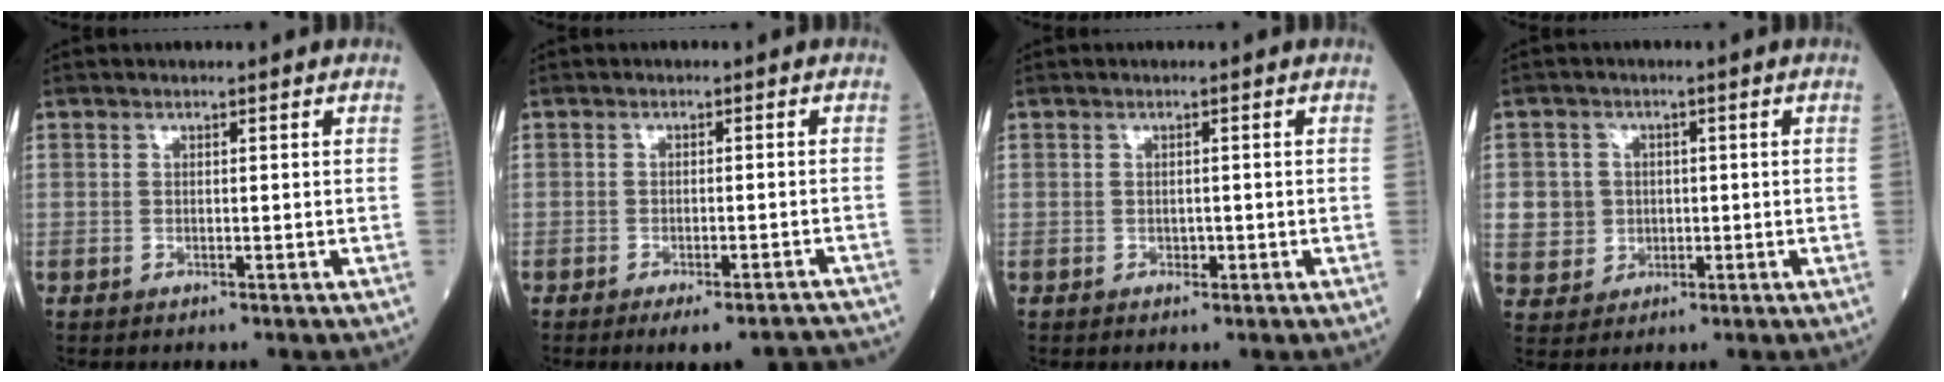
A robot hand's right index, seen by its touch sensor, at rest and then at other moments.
{"total": 8.7, "force": [-7.9, 1.5, 3.3], "torque": [-0.025, 0.008, -0.095]}
{"total": 0.5, "force": [-0.3, 0.2, 0.4], "torque": [-0.007, 0.001, -0.004]}
{"total": 4.7, "force": [0.1, 4.7, 0.8], "torque": [-0.013, 0.012, 0.008]}